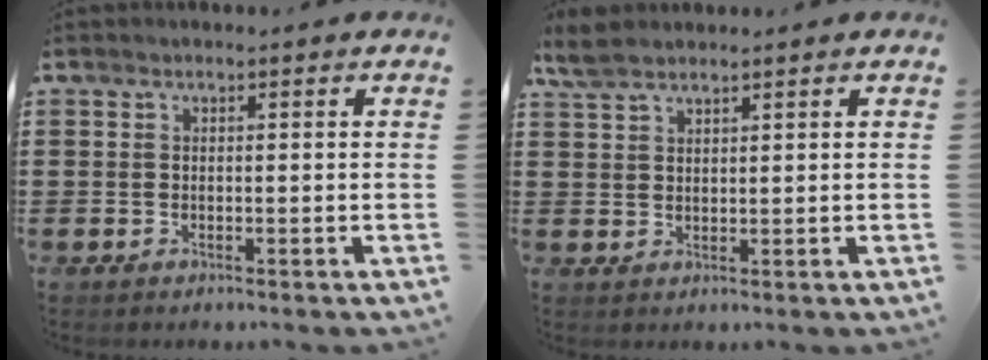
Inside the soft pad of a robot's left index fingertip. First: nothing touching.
{"total": 3.7, "force": [2.7, 1.3, 2.1], "torque": [-0.048, 0.004, 0.052]}